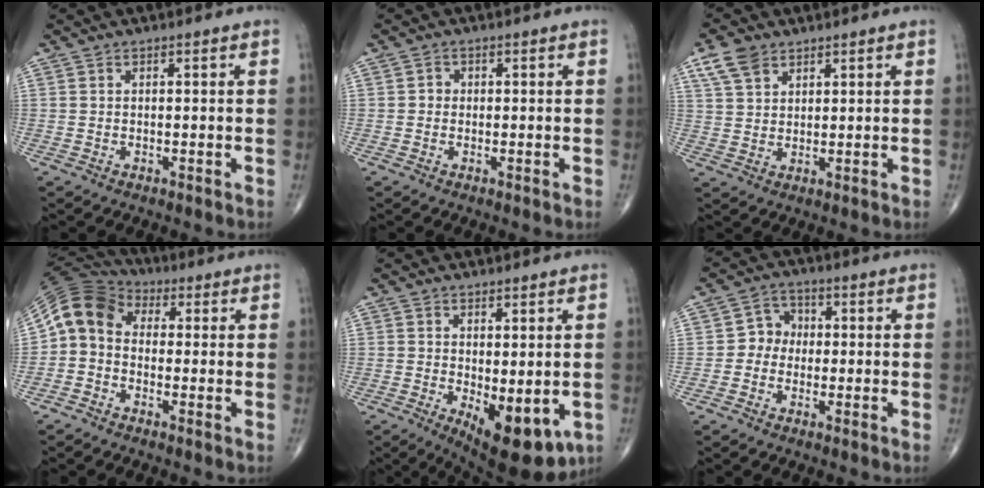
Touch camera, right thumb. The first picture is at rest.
{"total": 1.1, "force": [-0.1, 1.1, 0.3], "torque": [0.003, 0.004, -0.004]}
{"total": 5.8, "force": [3.5, 3.6, 2.8], "torque": [-0.046, -0.006, 0.074]}
{"total": 9.2, "force": [0.0, 7.2, 5.7], "torque": [-0.097, 0.032, -0.021]}
{"total": 11.1, "force": [-2.9, 4.7, 9.7], "torque": [-0.116, -0.020, -0.027]}
{"total": 4.4, "force": [-0.6, 4.0, 1.8], "torque": [-0.002, 0.016, -0.023]}